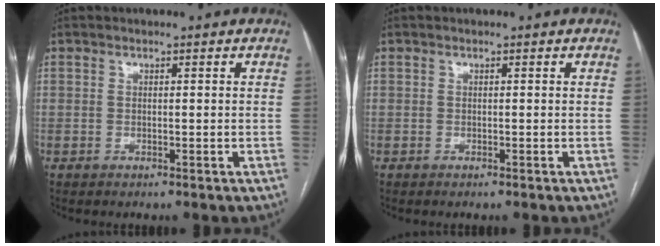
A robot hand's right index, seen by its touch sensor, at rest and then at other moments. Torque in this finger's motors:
{"motor_torque": [-0.08, -0.01, -0.03, 0.00]}